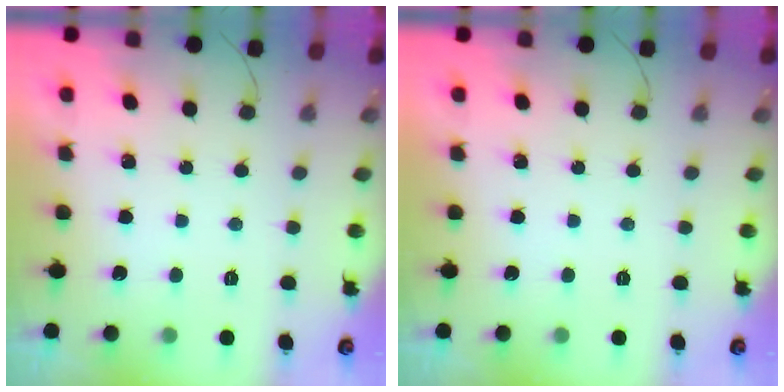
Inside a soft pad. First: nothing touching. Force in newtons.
{"total": 0.0}